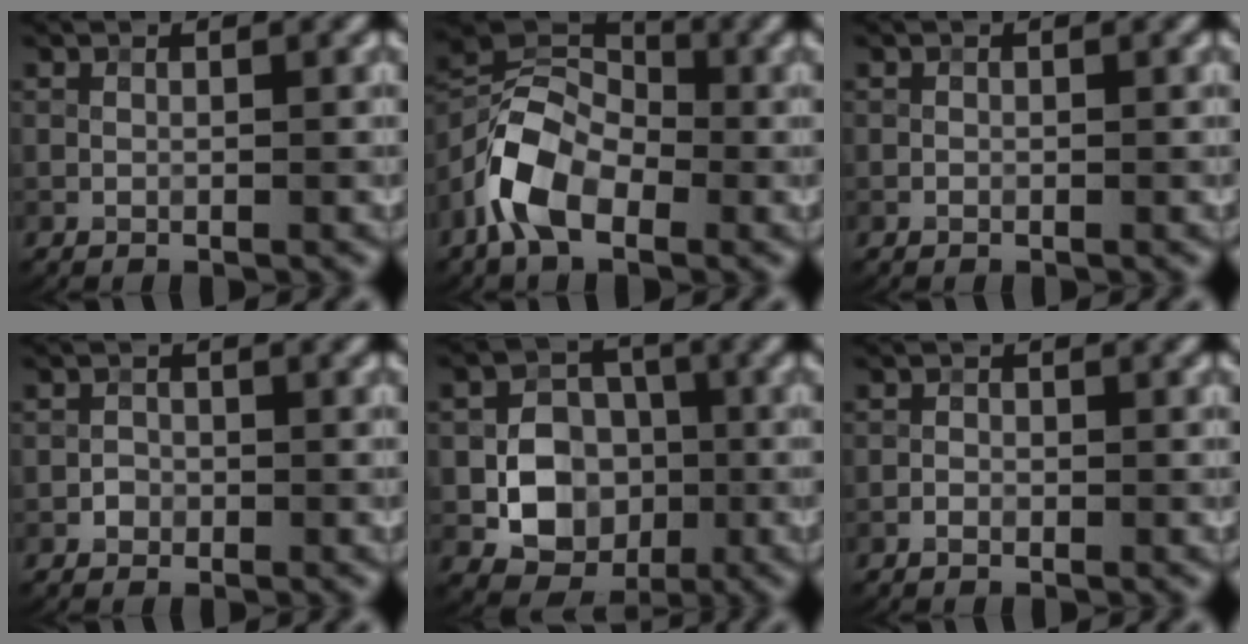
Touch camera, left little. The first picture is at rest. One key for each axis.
{"total": 7.9, "fx": -3.3, "fy": 4.7, "fz": 5.4, "tx": -0.107, "ty": 0.006, "tz": -0.077}
{"total": 0.0}
{"total": 0.9, "fx": -0.4, "fy": 0.8, "fz": 0.2, "tx": 0.003, "ty": 0.000, "tz": -0.008}
{"total": 6.8, "fx": -1.4, "fy": 5.6, "fz": 3.6, "tx": -0.047, "ty": -0.006, "tz": -0.028}
{"total": 0.8, "fx": -0.4, "fy": 0.5, "fz": 0.4, "tx": -0.006, "ty": 0.000, "tz": -0.008}